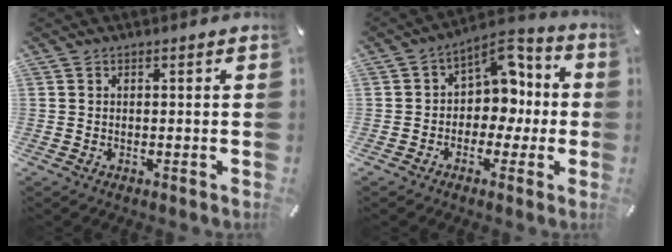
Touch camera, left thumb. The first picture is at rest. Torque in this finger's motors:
{"motor_torque": [0.39, 0.42, 0.41, 0.53, 0.11]}